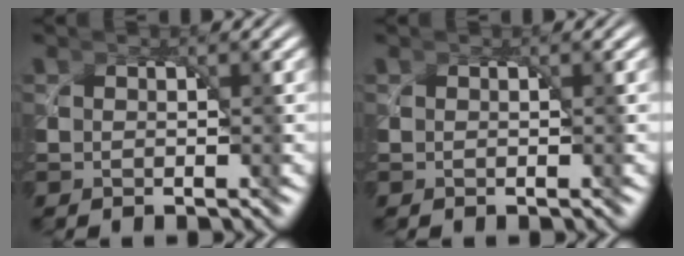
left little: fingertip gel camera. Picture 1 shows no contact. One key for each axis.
{"total": 0.0}